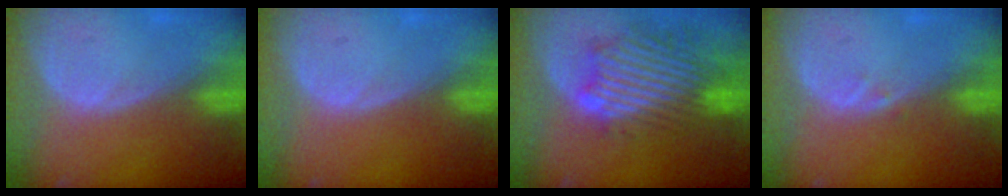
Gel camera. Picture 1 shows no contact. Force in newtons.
{"total": 0.0}
{"total": 11.7, "press": 10.7, "slide": 5.0}
{"total": 0.6, "press": 0.6, "slide": 0.1}